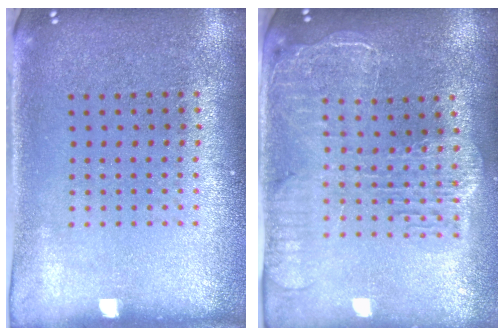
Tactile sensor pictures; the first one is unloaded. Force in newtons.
{"total": 2.3, "press": 2.0, "slide": 1.0}